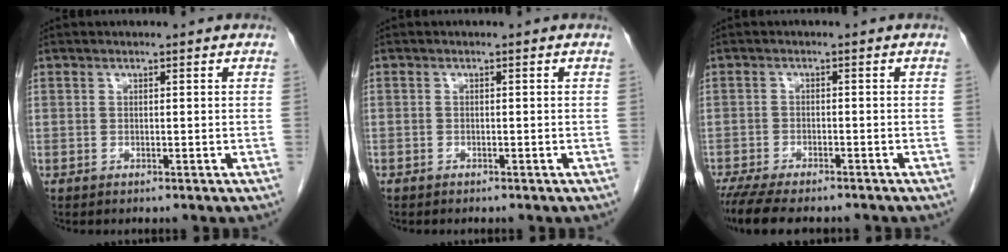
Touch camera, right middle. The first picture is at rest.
{"total": 0.5, "force": [-0.4, 0.3, 0.1], "torque": [-0.006, 0.002, -0.007]}
{"total": 11.0, "force": [-9.2, 2.8, 5.4], "torque": [-0.087, -0.011, -0.138]}